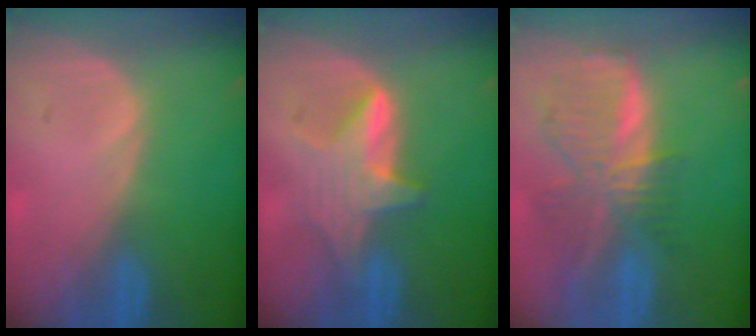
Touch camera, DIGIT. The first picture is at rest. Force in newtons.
{"total": 6.0, "press": 5.8, "slide": 1.2}
{"total": 8.9, "press": 7.8, "slide": 4.4}